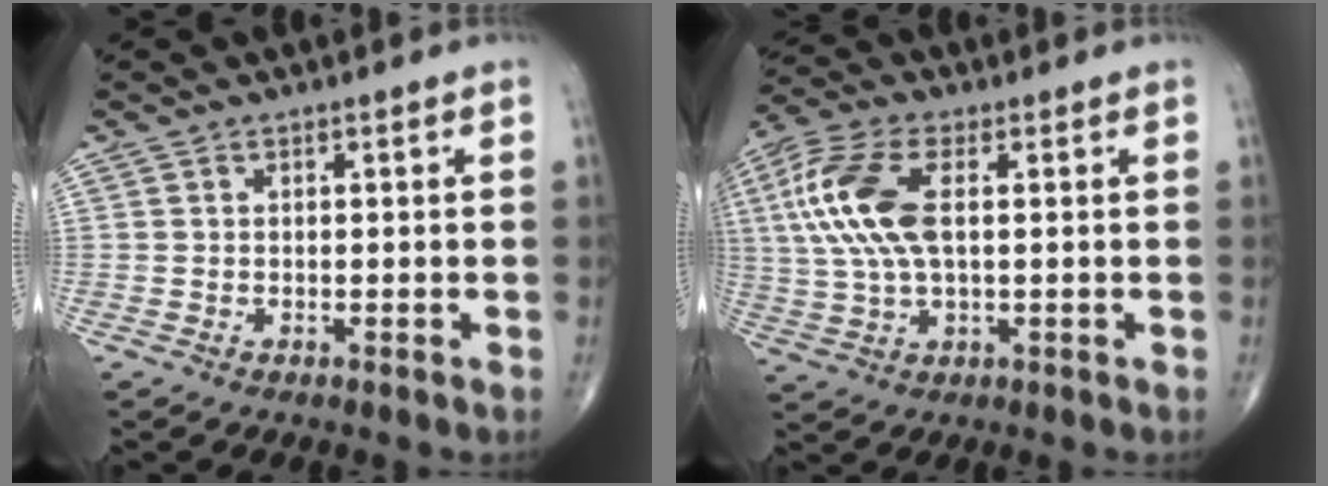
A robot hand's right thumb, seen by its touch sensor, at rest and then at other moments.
{"total": 13.4, "force": [2.4, 6.3, 11.6], "torque": [-0.272, 0.011, 0.047]}